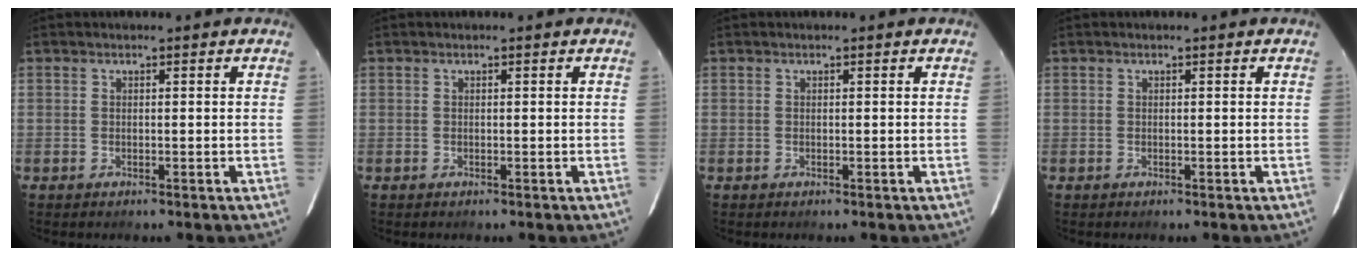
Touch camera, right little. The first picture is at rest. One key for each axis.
{"total": 0.0}
{"total": 0.0}
{"total": 0.0}